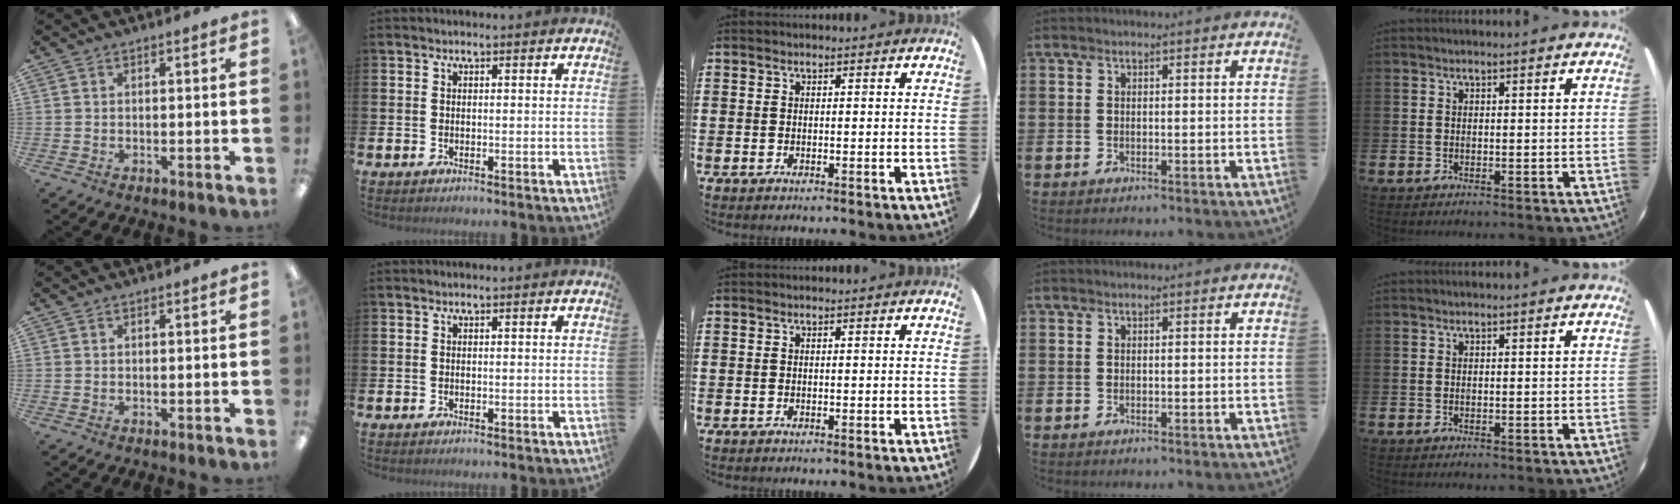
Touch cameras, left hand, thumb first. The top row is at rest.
{}